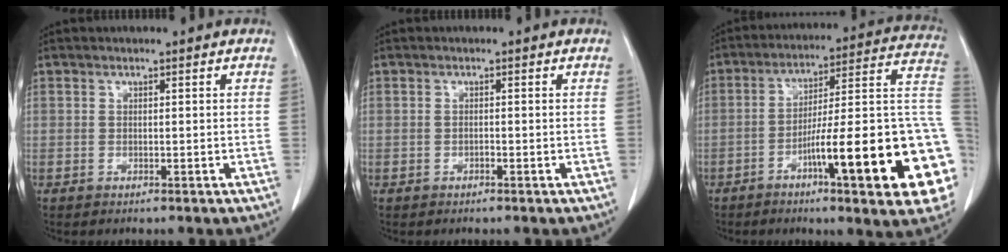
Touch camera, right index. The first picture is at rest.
{"total": 0.0}
{"total": 23.9, "force": [-7.3, 1.9, 22.7], "torque": [-0.228, 0.009, -0.105]}